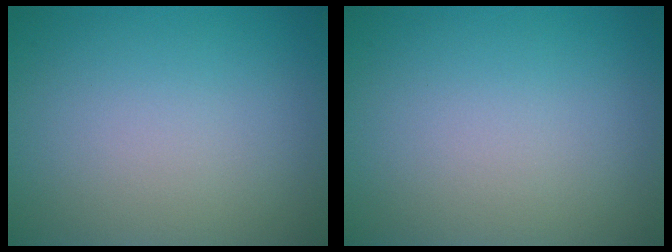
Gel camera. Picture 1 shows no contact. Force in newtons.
{"total": 0.0}